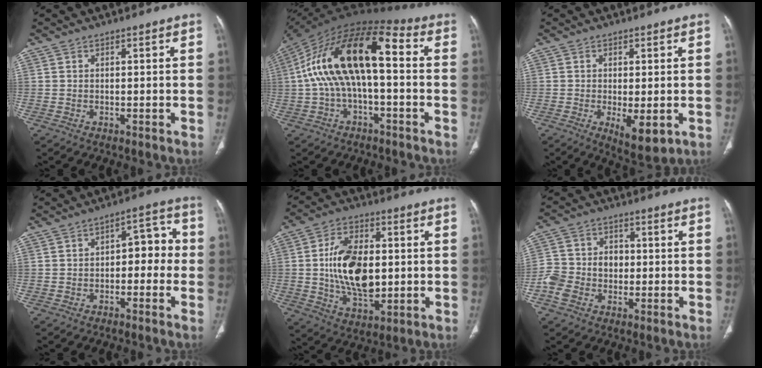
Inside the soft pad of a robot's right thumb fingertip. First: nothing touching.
{"total": 19.5, "force": [0.7, 8.7, 17.4], "torque": [-0.318, 0.056, 0.001]}
{"total": 7.0, "force": [-1.9, 2.7, 6.1], "torque": [-0.092, -0.018, -0.020]}
{"total": 7.3, "force": [-1.0, 4.3, 5.8], "torque": [-0.042, 0.038, -0.024]}
{"total": 15.4, "force": [0.4, 9.0, 12.5], "torque": [-0.204, -0.002, 0.013]}
{"total": 7.8, "force": [-1.6, 6.2, 4.3], "torque": [-0.073, 0.025, -0.036]}